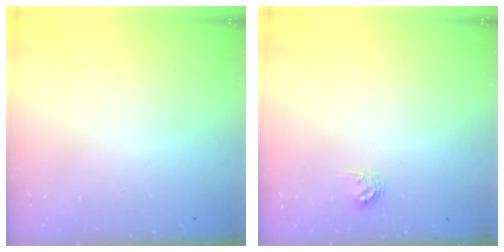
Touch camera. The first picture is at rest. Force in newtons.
{"total": 3.6, "press": 3.5, "slide": 0.5}